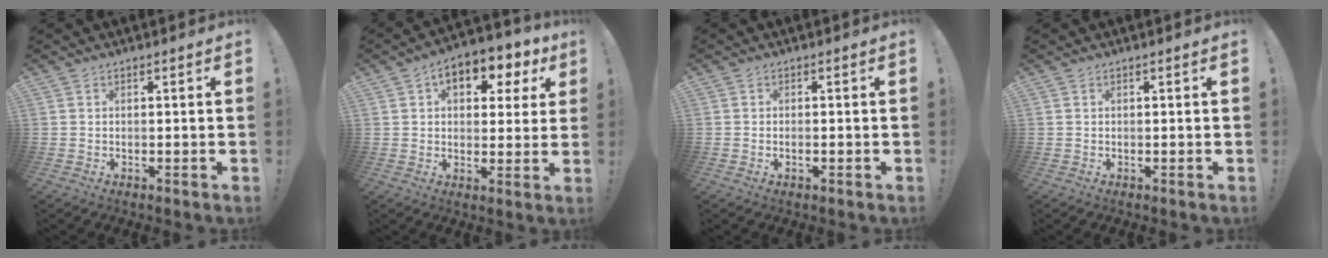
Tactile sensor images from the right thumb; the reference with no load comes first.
{"total": 9.6, "force": [4.2, 5.6, 6.5], "torque": [-0.092, -0.017, 0.075]}
{"total": 0.8, "force": [-0.5, 0.2, 0.7], "torque": [-0.013, 0.001, -0.009]}
{"total": 0.0}